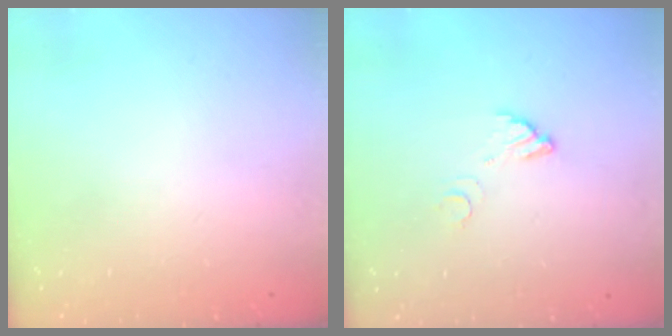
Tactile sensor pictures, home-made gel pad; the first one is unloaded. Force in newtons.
{"total": 3.5, "press": 3.5, "slide": 0.2}